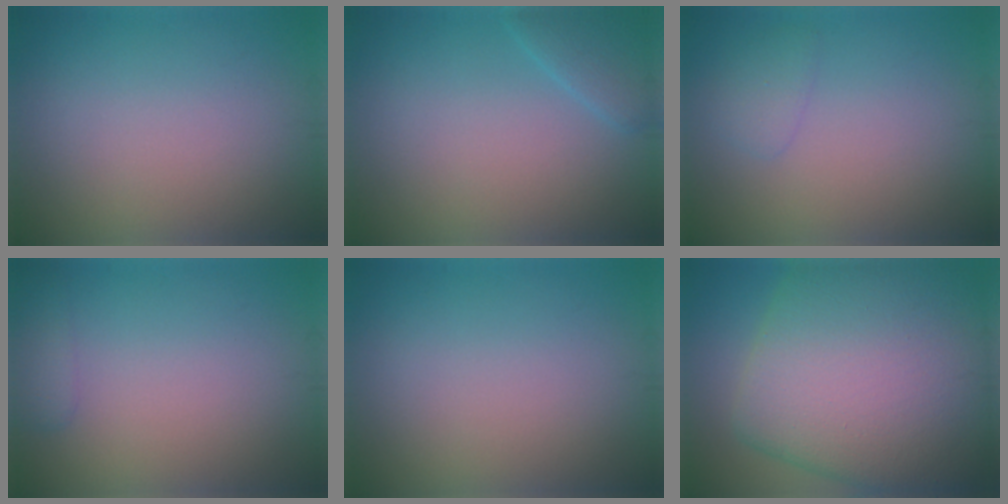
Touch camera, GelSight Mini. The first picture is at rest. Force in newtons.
{"total": 2.2, "press": 2.2, "slide": 0.1}
{"total": 1.3, "press": 1.3, "slide": 0.0}
{"total": 1.5, "press": 1.5, "slide": 0.1}
{"total": 0.0}
{"total": 17.1, "press": 17.1, "slide": 0.5}